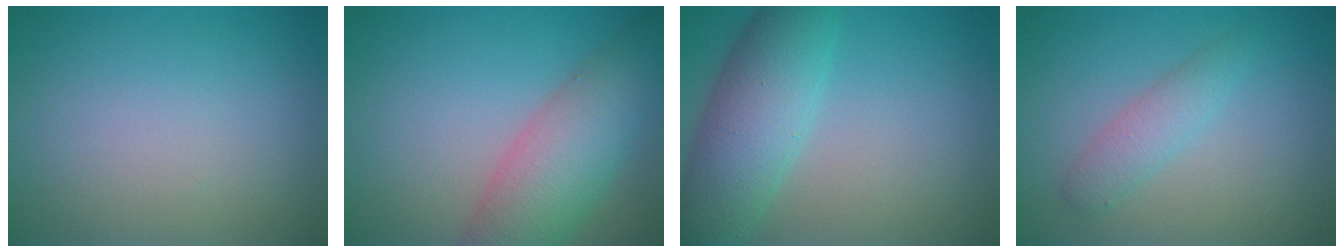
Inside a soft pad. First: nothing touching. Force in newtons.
{"total": 7.0, "press": 7.0, "slide": 0.3}
{"total": 6.9, "press": 6.9, "slide": 0.3}
{"total": 2.2, "press": 2.2, "slide": 0.1}